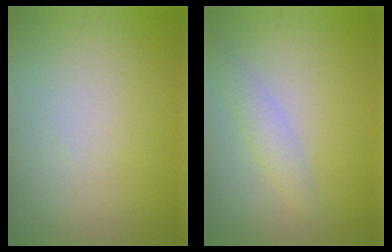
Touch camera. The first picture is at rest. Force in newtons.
{"total": 1.9, "press": 1.9, "slide": 0.1}